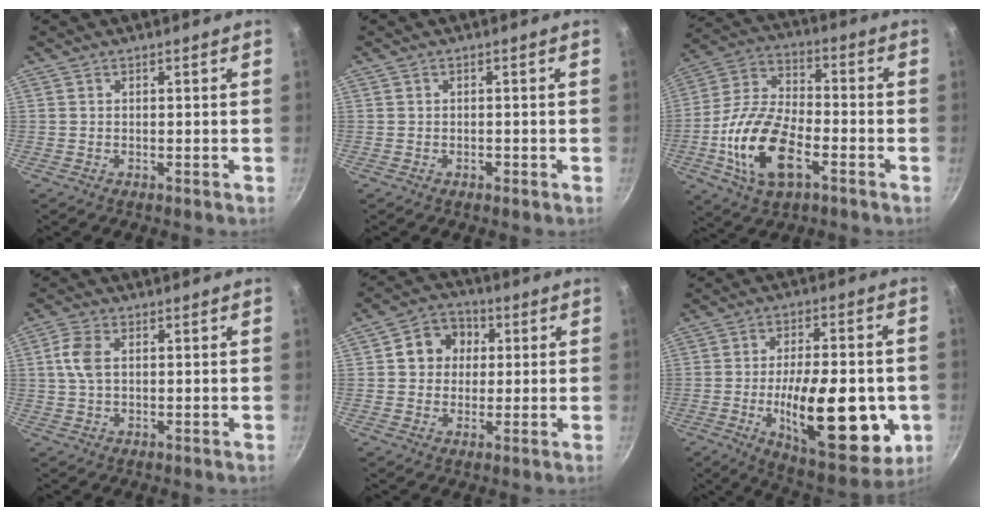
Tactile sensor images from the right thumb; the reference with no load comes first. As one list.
[{"total": 0.8, "force": [-0.4, 0.5, 0.4], "torque": [-0.004, 0.003, -0.006]}, {"total": 17.4, "force": [-5.8, 9.0, 13.7], "torque": [-0.260, 0.030, -0.119]}, {"total": 5.0, "force": [1.0, 3.0, 4.0], "torque": [-0.084, 0.008, 0.016]}, {"total": 8.4, "force": [1.8, 7.4, 3.6], "torque": [-0.019, 0.011, 0.016]}, {"total": 24.1, "force": [-4.8, 10.1, 21.3], "torque": [-0.291, -0.001, -0.063]}]